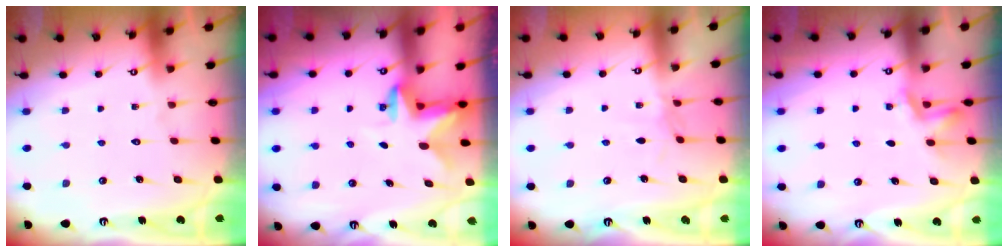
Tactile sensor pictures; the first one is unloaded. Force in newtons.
{"total": 2.6, "press": 2.6, "slide": 0.5}
{"total": 1.5, "press": 1.5, "slide": 0.4}
{"total": 2.3, "press": 2.0, "slide": 1.0}